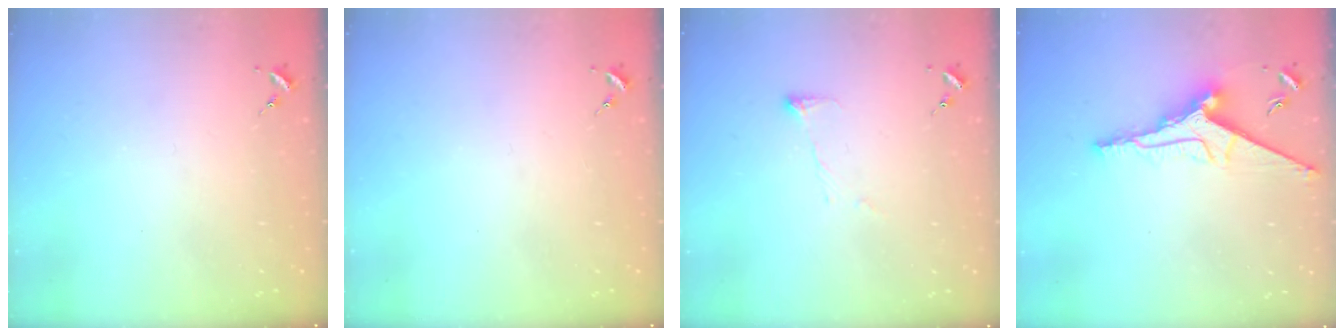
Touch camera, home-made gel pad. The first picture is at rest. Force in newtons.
{"total": 0.0}
{"total": 5.8, "press": 5.8, "slide": 0.8}
{"total": 11.3, "press": 11.3, "slide": 0.8}